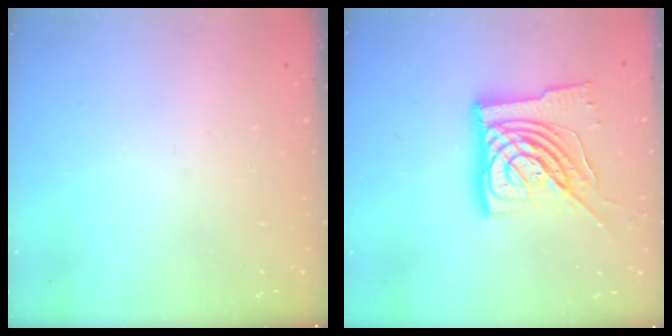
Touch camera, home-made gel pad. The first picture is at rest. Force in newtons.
{"total": 18.2, "press": 18.1, "slide": 1.9}